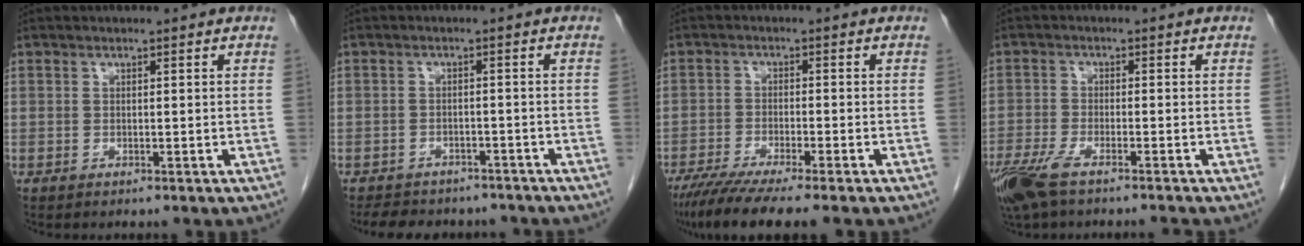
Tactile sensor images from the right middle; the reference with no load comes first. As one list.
[{"total": 10.1, "force": [-8.7, 4.3, 2.7], "torque": [-0.046, 0.004, -0.105]}, {"total": 8.9, "force": [-7.1, -0.3, 5.4], "torque": [-0.082, -0.024, -0.115]}, {"total": 8.2, "force": [-6.3, 1.3, 5.1], "torque": [-0.098, -0.016, -0.115]}]